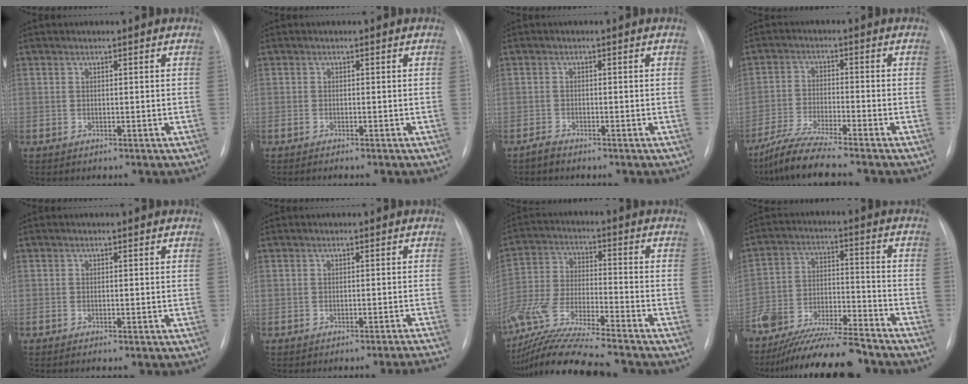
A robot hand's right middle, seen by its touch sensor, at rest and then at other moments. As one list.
[{"total": 1.4, "force": [-1.1, 0.2, 0.8], "torque": [-0.016, -0.004, -0.012]}, {"total": 1.3, "force": [-1.2, 0.3, 0.3], "torque": [-0.015, -0.004, -0.022]}, {"total": 7.9, "force": [-6.8, -0.9, 3.9], "torque": [-0.077, -0.032, -0.127]}, {"total": 1.1, "force": [-0.9, 0.1, 0.7], "torque": [-0.015, -0.003, -0.010]}, {"total": 4.9, "force": [-4.4, -1.8, 0.8], "torque": [0.001, -0.005, -0.050]}, {"total": 20.3, "force": [-17.7, 0.5, 9.9], "torque": [-0.226, -0.037, -0.316]}, {"total": 17.8, "force": [-15.8, 2.4, 8.0], "torque": [-0.148, -0.005, -0.267]}]